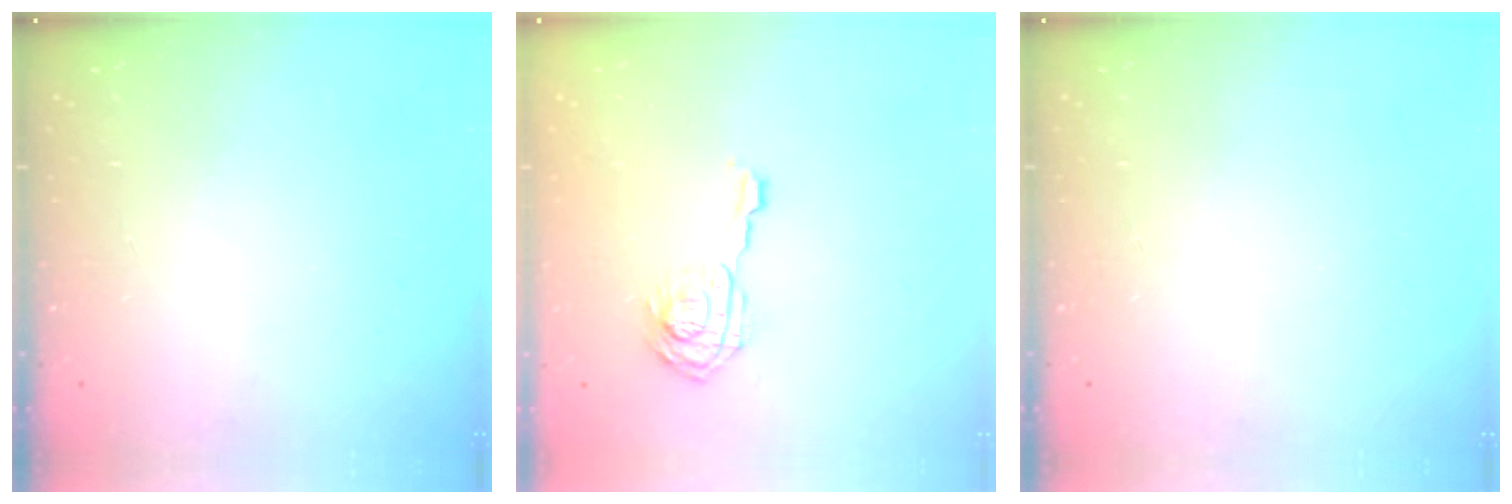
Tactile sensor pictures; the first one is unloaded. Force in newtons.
{"total": 9.7, "press": 9.7, "slide": 0.5}
{"total": 0.0}